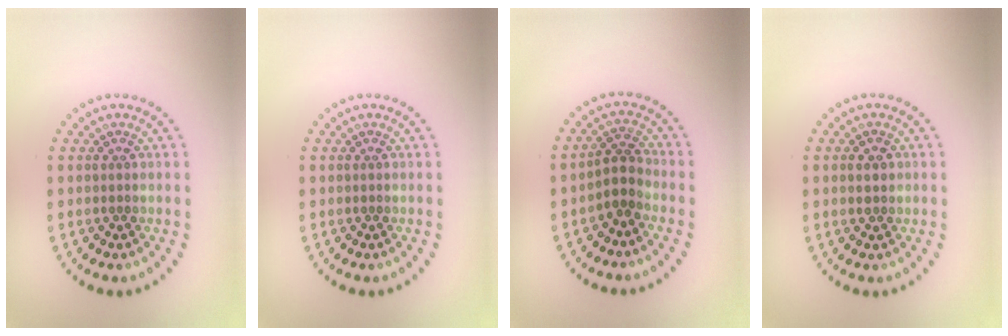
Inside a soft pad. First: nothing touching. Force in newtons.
{"total": 0.0}
{"total": 2.2, "press": 1.8, "slide": 1.3}
{"total": 1.0, "press": 0.9, "slide": 0.2}